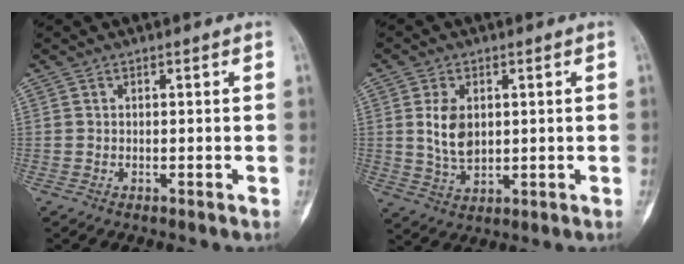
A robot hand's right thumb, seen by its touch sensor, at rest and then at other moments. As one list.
[{"total": 6.8, "force": [1.2, 4.4, 5.0], "torque": [-0.081, -0.009, 0.031]}]